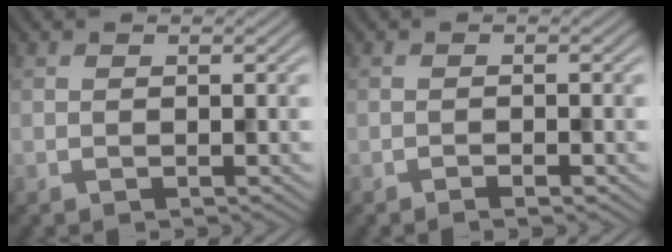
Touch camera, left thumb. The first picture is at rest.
{"total": 1.2, "force": [-0.9, 0.0, 0.8], "torque": [-0.014, 0.001, -0.014]}